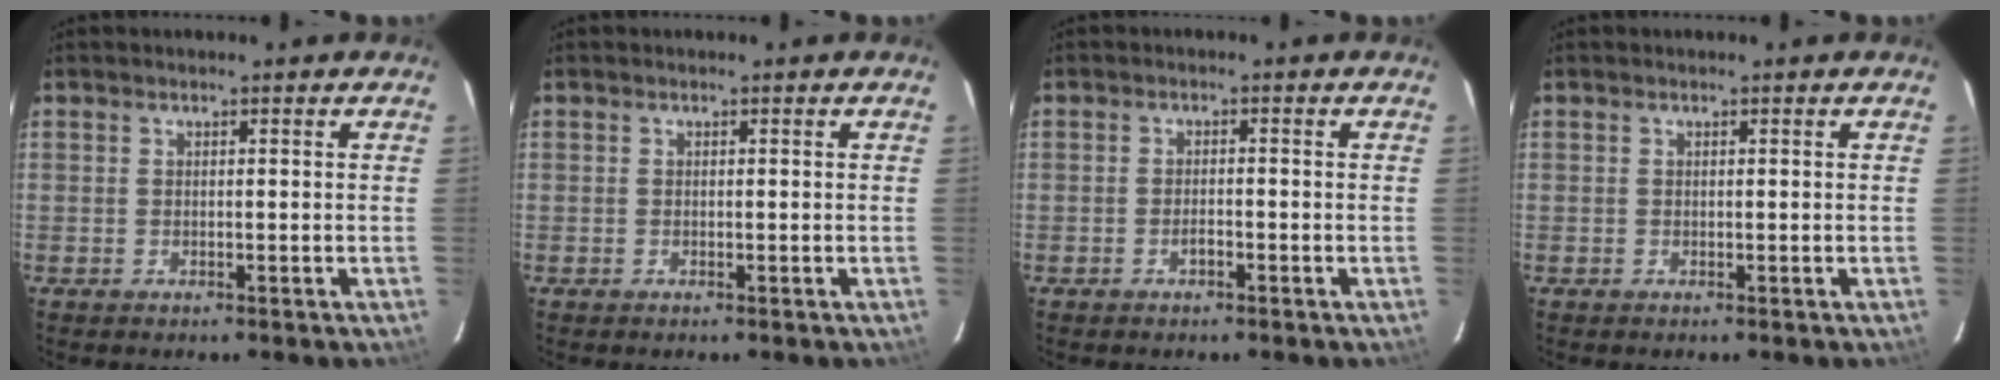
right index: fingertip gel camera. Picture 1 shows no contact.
{"total": 0.0}
{"total": 1.5, "force": [-1.0, 0.5, 1.1], "torque": [-0.022, 0.004, -0.018]}
{"total": 0.0}